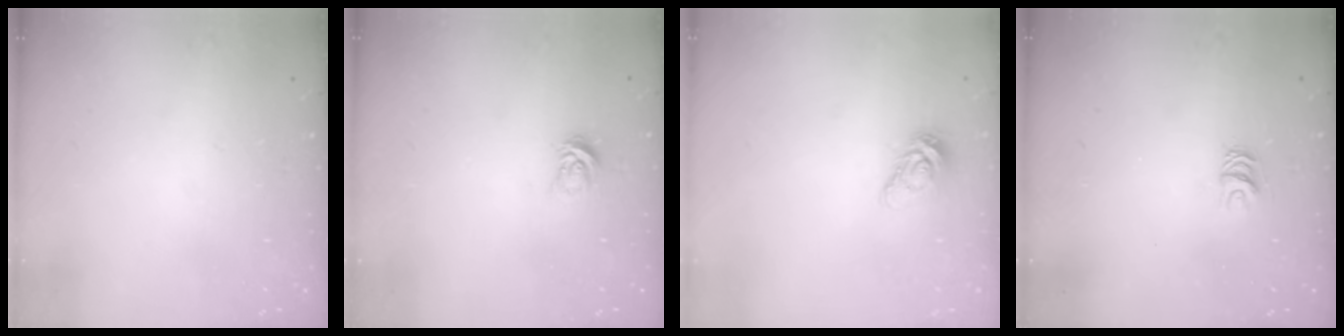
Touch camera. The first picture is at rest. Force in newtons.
{"total": 2.9, "press": 2.8, "slide": 0.4}
{"total": 7.9, "press": 7.9, "slide": 0.3}
{"total": 5.2, "press": 5.2, "slide": 0.5}